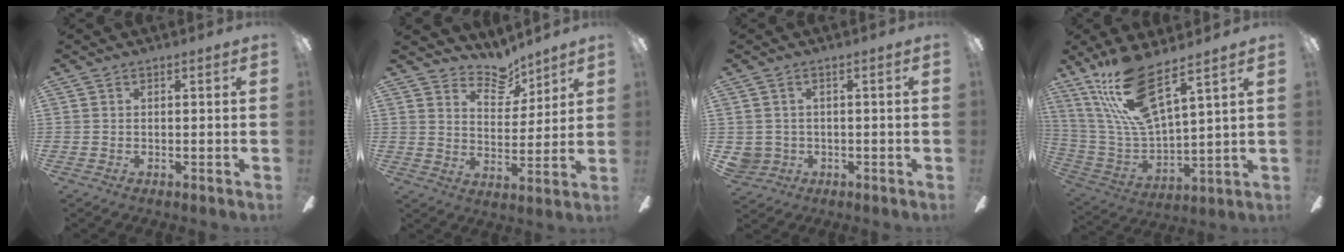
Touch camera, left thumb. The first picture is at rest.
{"total": 8.1, "force": [7.1, 3.4, 2.1], "torque": [-0.027, -0.048, 0.128]}
{"total": 3.2, "force": [-0.1, 3.1, 0.4], "torque": [-0.021, 0.004, -0.001]}
{"total": 18.1, "force": [12.0, 5.3, 12.5], "torque": [-0.271, -0.059, 0.210]}